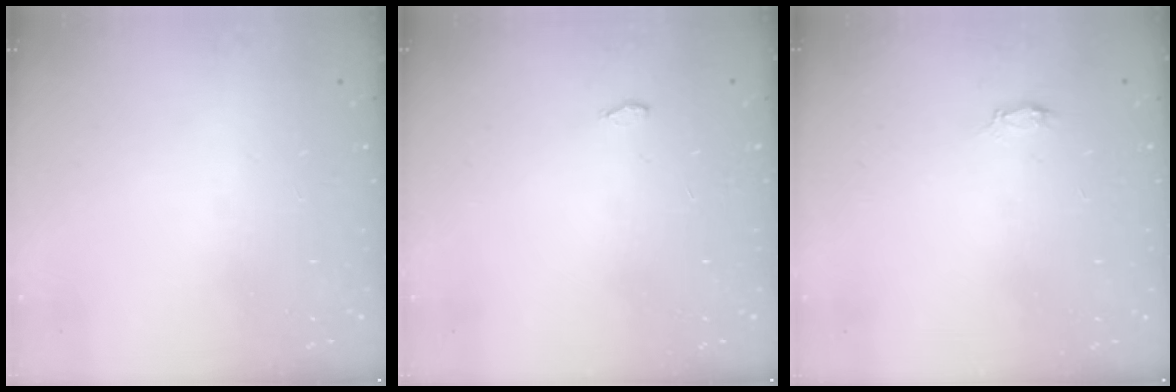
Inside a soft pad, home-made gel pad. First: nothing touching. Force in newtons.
{"total": 2.4, "press": 2.4, "slide": 0.3}
{"total": 2.1, "press": 2.1, "slide": 0.3}